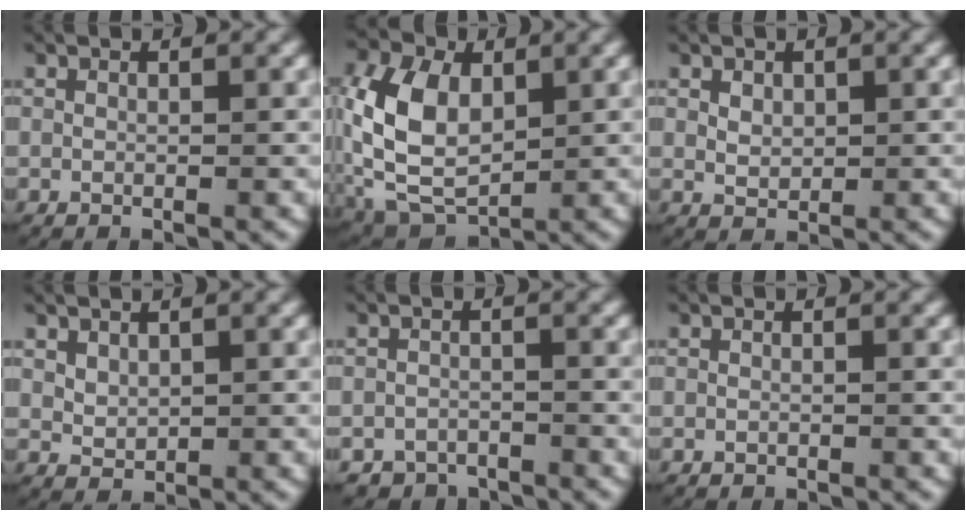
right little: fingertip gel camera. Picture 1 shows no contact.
{"total": 8.6, "force": [-0.1, 6.2, 5.9], "torque": [-0.158, -0.039, 0.016]}
{"total": 1.5, "force": [0.5, 1.1, 0.8], "torque": [-0.021, -0.007, 0.018]}
{"total": 1.7, "force": [0.9, 1.1, 0.8], "torque": [-0.017, -0.006, 0.028]}
{"total": 3.8, "force": [-3.5, 1.7, -0.1], "torque": [0.018, -0.011, -0.061]}
{"total": 0.0}